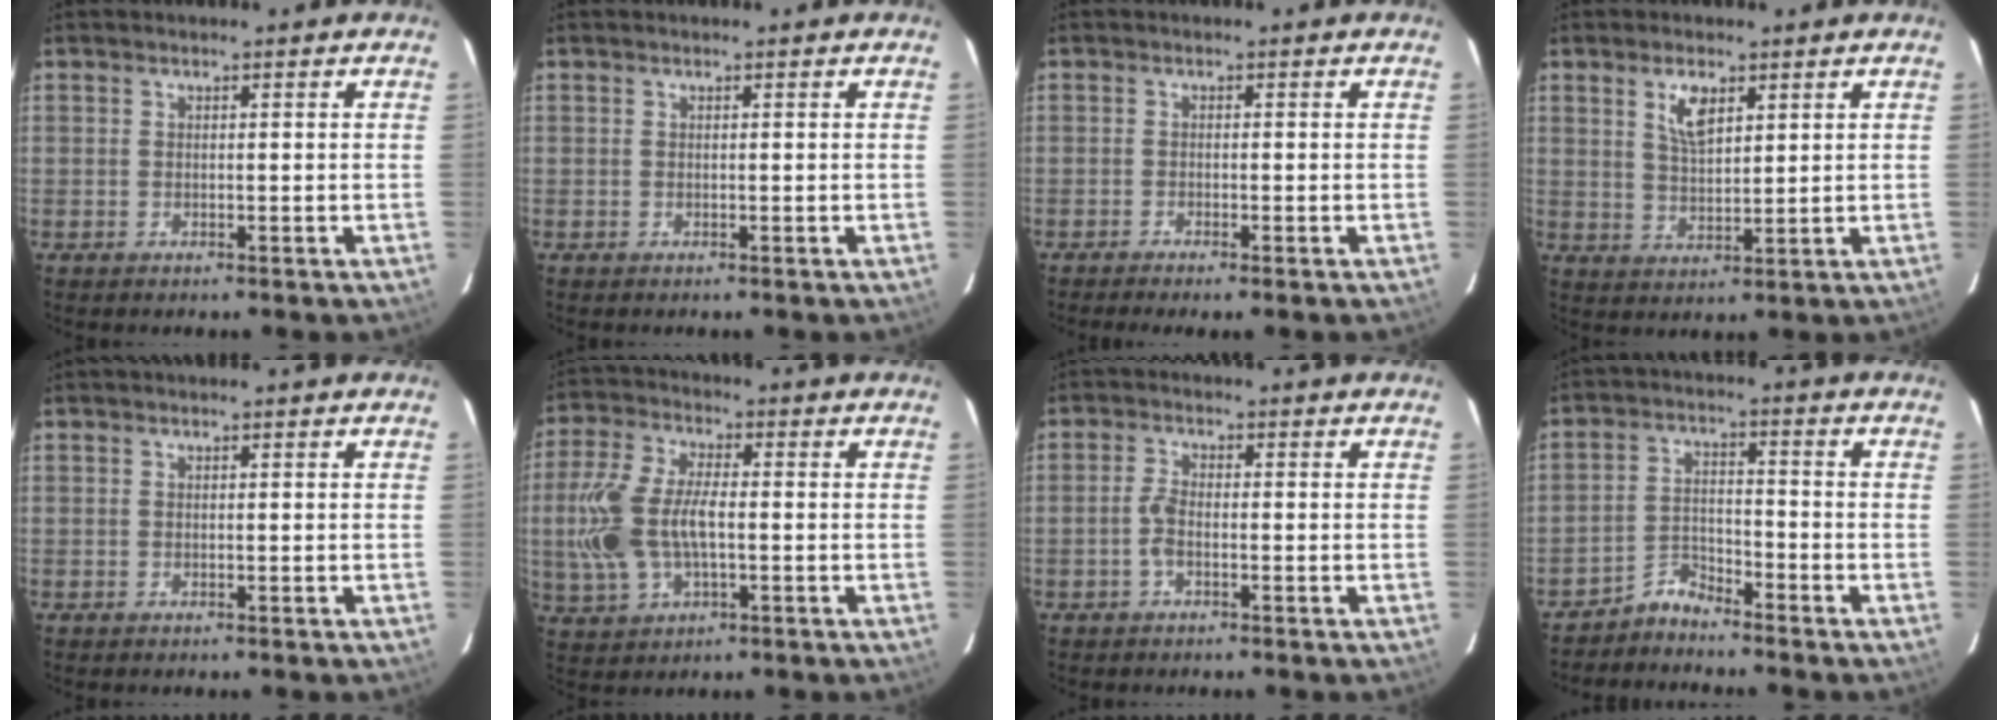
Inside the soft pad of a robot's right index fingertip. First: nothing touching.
{"total": 0.0}
{"total": 2.1, "force": [-1.7, -0.2, 1.2], "torque": [-0.034, -0.004, -0.030]}
{"total": 5.6, "force": [2.8, 2.5, 4.1], "torque": [-0.074, 0.004, 0.056]}
{"total": 0.0}
{"total": 13.0, "force": [-1.1, 6.9, 11.0], "torque": [-0.244, 0.008, -0.018]}
{"total": 2.6, "force": [-1.1, 1.1, 2.1], "torque": [-0.051, 0.006, -0.023]}
{"total": 4.1, "force": [-3.9, 1.0, 0.3], "torque": [-0.004, 0.015, -0.076]}